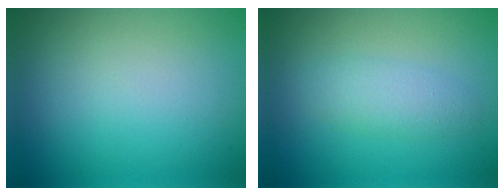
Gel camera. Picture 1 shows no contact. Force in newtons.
{"total": 2.2, "press": 2.2, "slide": 0.2}